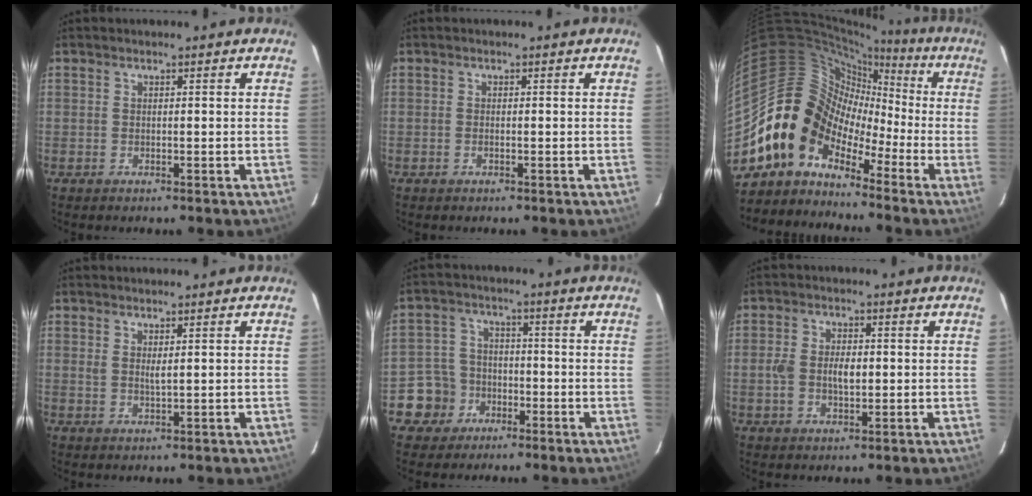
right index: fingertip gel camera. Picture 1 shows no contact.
{"total": 0.5, "force": [-0.2, 0.2, 0.4], "torque": [-0.008, 0.000, -0.005]}
{"total": 11.7, "force": [-6.5, 9.4, 2.7], "torque": [-0.050, 0.039, -0.142]}
{"total": 1.6, "force": [0.6, 0.3, 1.4], "torque": [-0.023, -0.002, 0.011]}
{"total": 7.0, "force": [-3.4, 6.1, 0.6], "torque": [-0.035, 0.028, -0.058]}
{"total": 5.4, "force": [-0.5, 3.2, 4.3], "torque": [-0.084, 0.004, -0.010]}